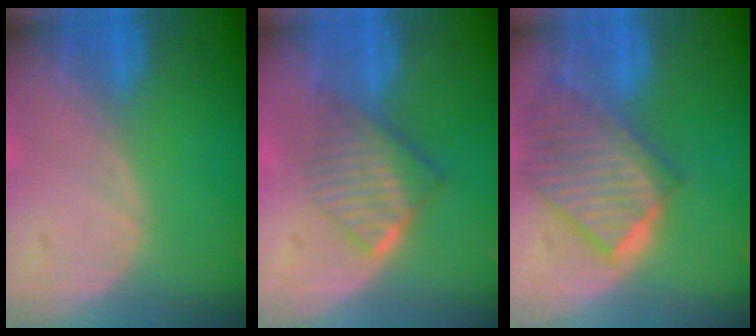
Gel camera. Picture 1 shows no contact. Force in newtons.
{"total": 6.4, "press": 5.6, "slide": 3.2}
{"total": 9.8, "press": 8.6, "slide": 4.6}